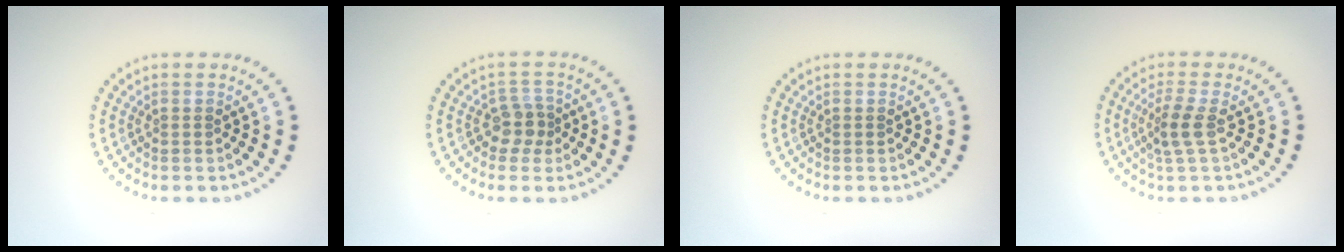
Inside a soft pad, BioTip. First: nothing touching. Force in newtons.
{"total": 2.2, "press": 1.7, "slide": 1.3}
{"total": 0.0}
{"total": 2.3, "press": 2.0, "slide": 1.1}